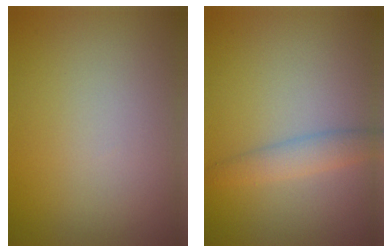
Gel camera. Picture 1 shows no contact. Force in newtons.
{"total": 2.3, "press": 2.3, "slide": 0.0}